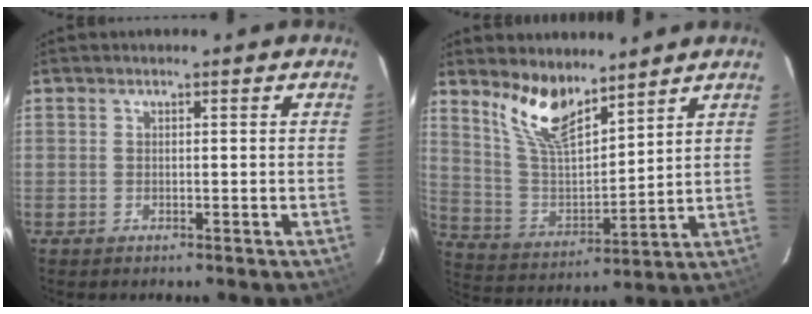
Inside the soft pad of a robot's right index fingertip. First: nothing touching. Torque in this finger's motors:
{"motor_torque": [1.07, 1.07, 0.37, 0.10]}